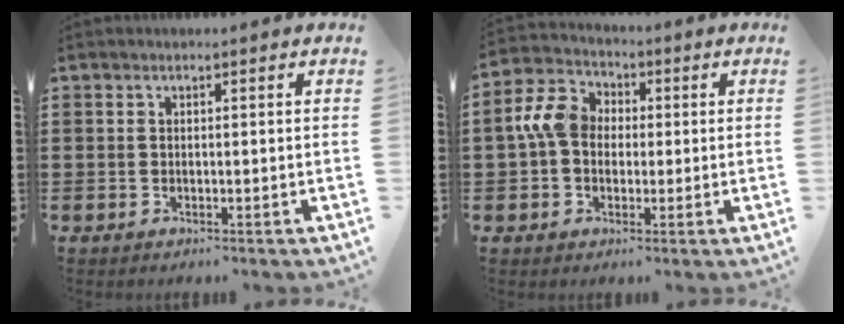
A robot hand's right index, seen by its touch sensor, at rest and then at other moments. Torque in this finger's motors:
{"motor_torque": [1.28, -0.42, 0.70, 0.16]}